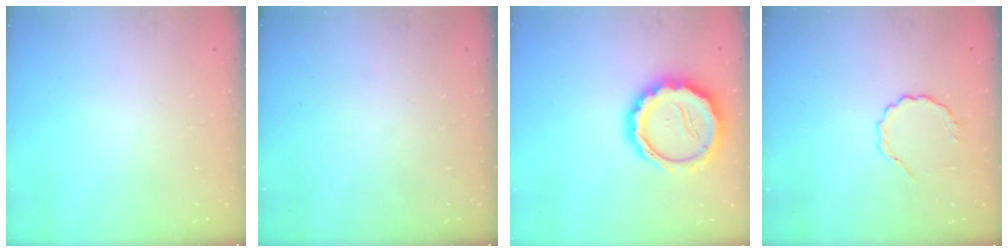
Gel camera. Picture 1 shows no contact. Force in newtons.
{"total": 0.0}
{"total": 17.4, "press": 17.1, "slide": 3.4}
{"total": 4.1, "press": 3.9, "slide": 1.3}